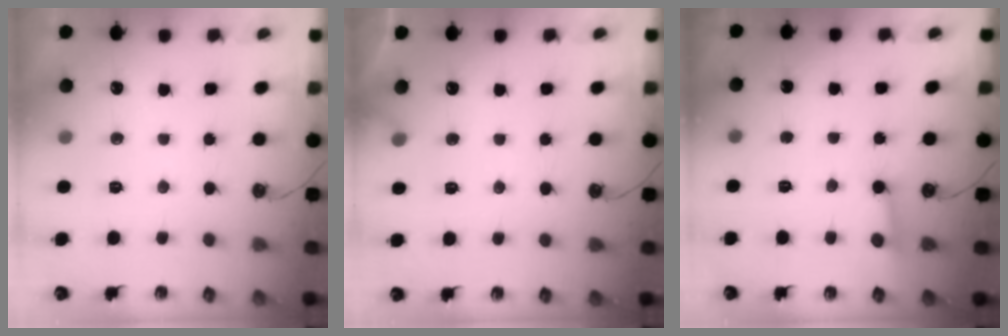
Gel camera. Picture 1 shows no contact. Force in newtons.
{"total": 5.4, "press": 5.4, "slide": 0.4}
{"total": 2.9, "press": 2.9, "slide": 0.4}